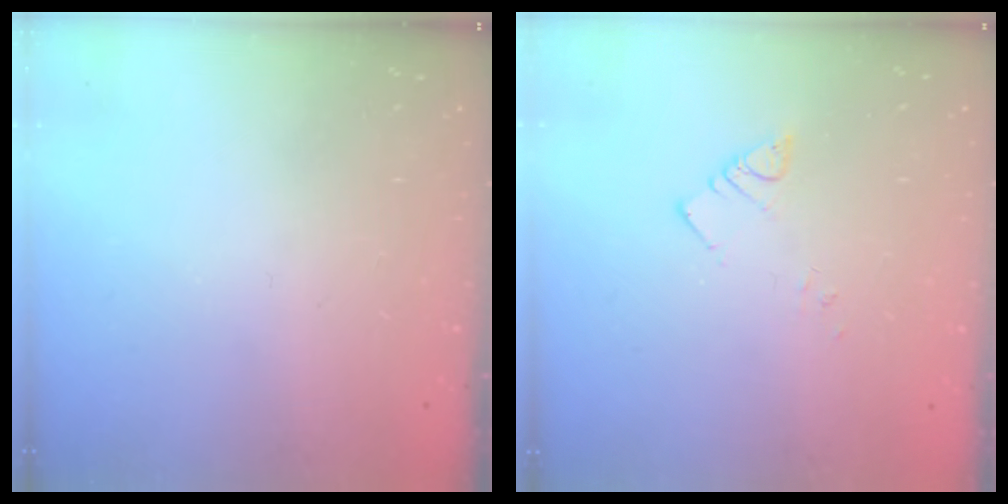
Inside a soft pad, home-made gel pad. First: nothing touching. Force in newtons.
{"total": 2.5, "press": 2.5, "slide": 0.3}